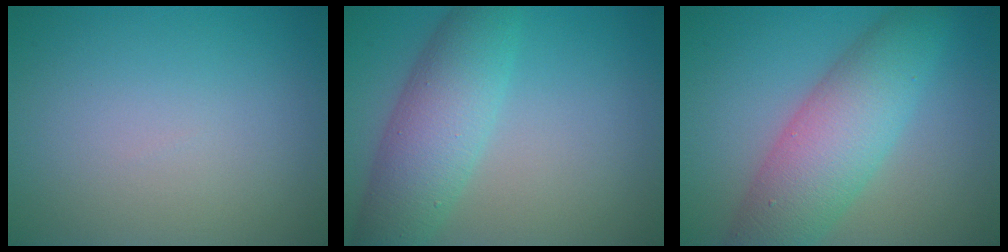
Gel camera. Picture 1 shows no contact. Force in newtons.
{"total": 6.2, "press": 6.2, "slide": 0.2}
{"total": 7.3, "press": 7.3, "slide": 0.2}